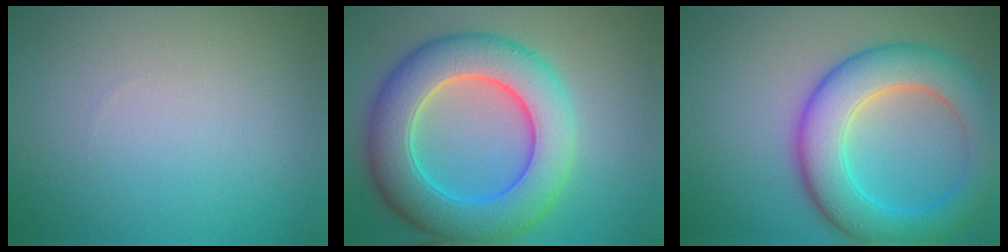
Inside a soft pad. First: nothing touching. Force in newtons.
{"total": 9.7, "press": 9.7, "slide": 0.6}
{"total": 7.7, "press": 7.7, "slide": 0.2}